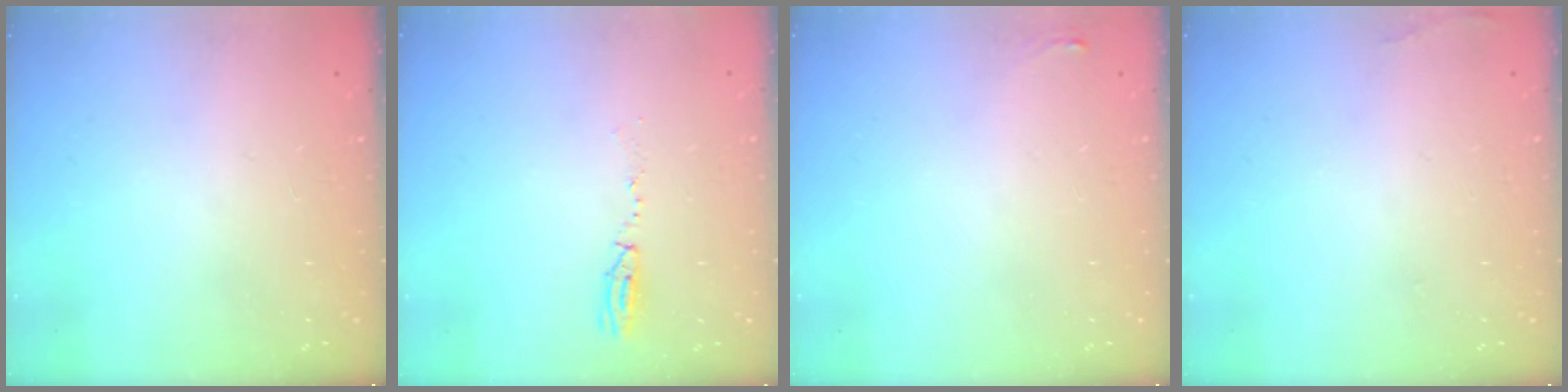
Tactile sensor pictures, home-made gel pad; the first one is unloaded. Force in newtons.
{"total": 3.6, "press": 3.5, "slide": 0.9}
{"total": 3.3, "press": 3.2, "slide": 1.1}
{"total": 5.8, "press": 3.3, "slide": 4.7}